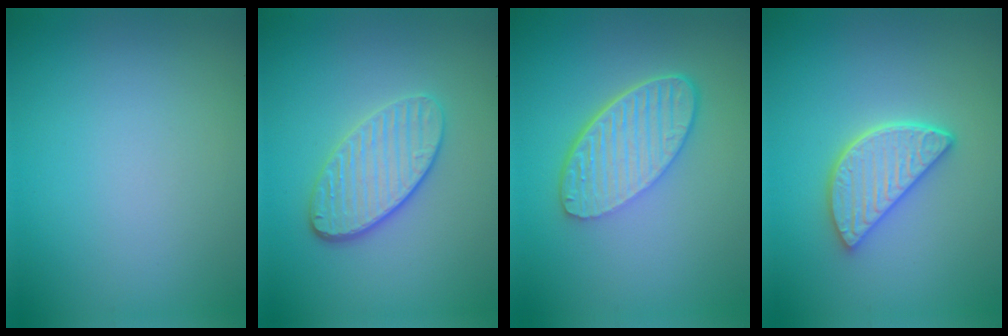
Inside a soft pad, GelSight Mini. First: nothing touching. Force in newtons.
{"total": 3.9, "press": 3.3, "slide": 2.0}
{"total": 5.9, "press": 4.2, "slide": 4.1}
{"total": 4.2, "press": 3.4, "slide": 2.5}